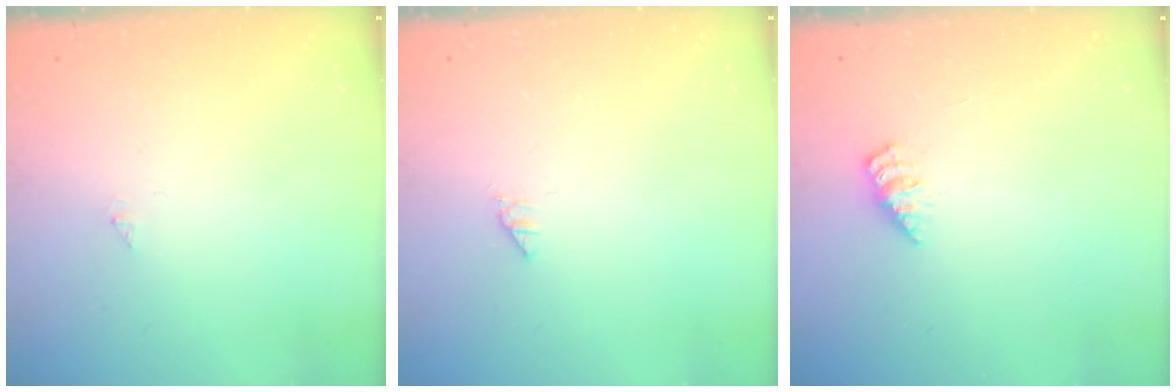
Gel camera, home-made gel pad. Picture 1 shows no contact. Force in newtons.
{"total": 0.0}
{"total": 1.6, "press": 1.6, "slide": 0.3}